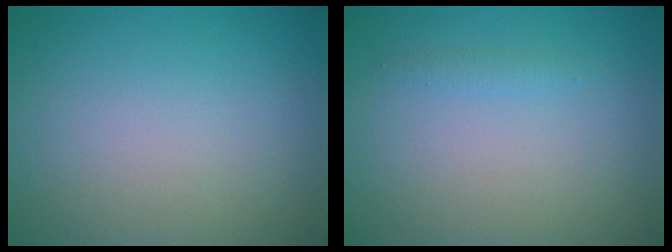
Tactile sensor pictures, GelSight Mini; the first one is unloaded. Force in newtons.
{"total": 0.7, "press": 0.7, "slide": 0.0}